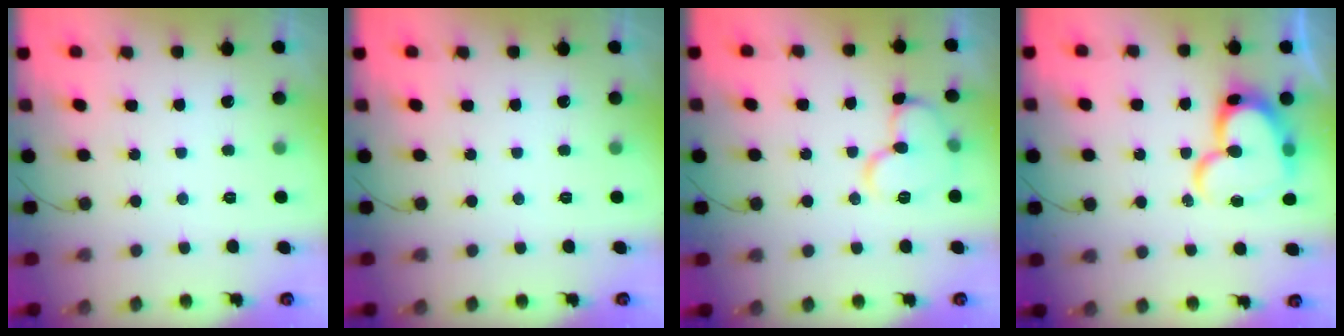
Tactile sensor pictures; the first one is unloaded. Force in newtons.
{"total": 0.0}
{"total": 10.8, "press": 10.8, "slide": 0.3}
{"total": 17.4, "press": 17.3, "slide": 1.6}